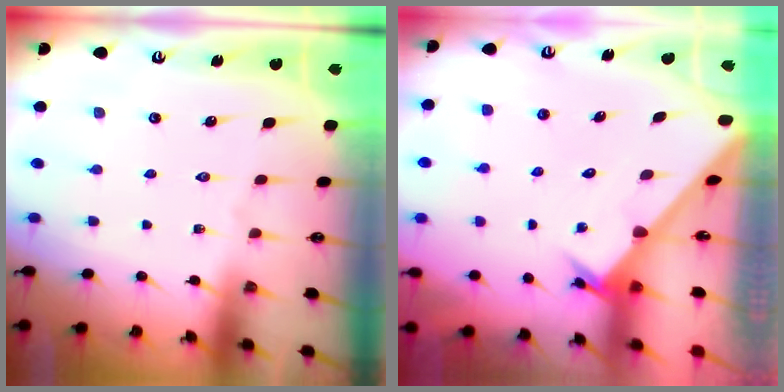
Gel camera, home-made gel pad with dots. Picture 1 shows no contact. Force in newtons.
{"total": 2.4, "press": 2.4, "slide": 0.2}